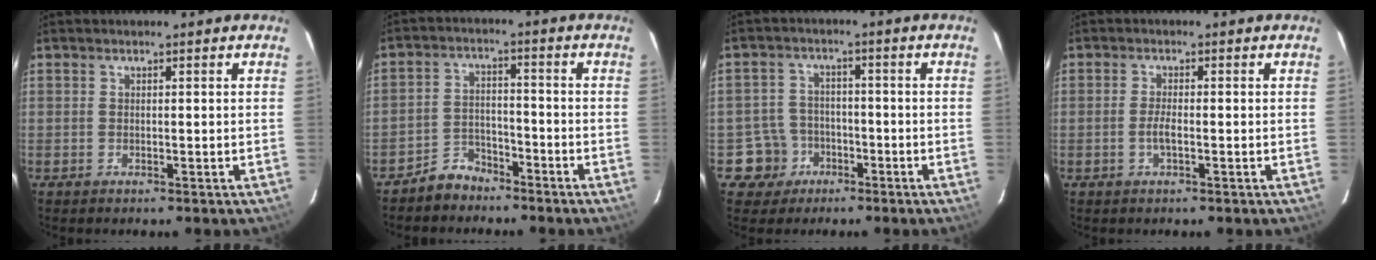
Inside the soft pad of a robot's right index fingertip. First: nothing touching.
{"total": 5.4, "force": [-4.5, 3.0, 0.6], "torque": [-0.023, 0.020, -0.078]}
{"total": 6.1, "force": [-3.0, 5.4, 0.1], "torque": [-0.020, 0.023, -0.049]}
{"total": 2.3, "force": [-0.8, 0.5, 2.1], "torque": [-0.043, -0.001, -0.015]}